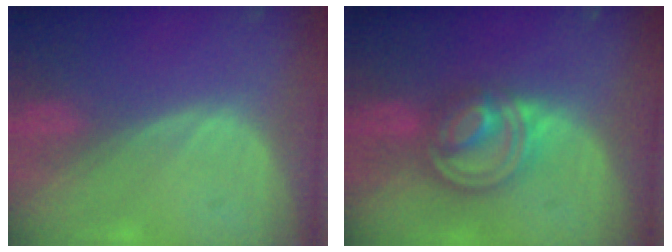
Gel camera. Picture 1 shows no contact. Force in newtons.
{"total": 8.1, "press": 6.9, "slide": 4.2}